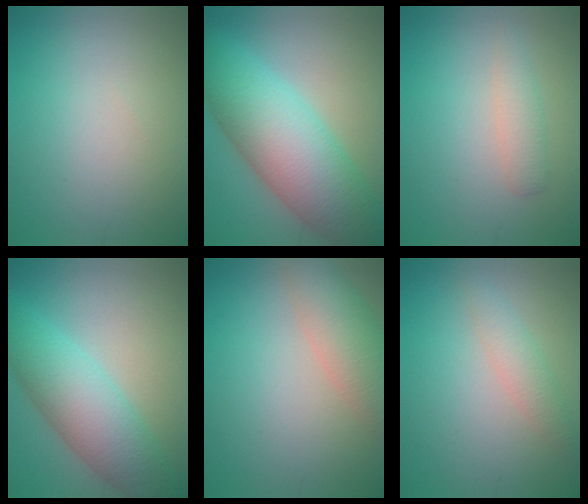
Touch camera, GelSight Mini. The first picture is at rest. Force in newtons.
{"total": 10.6, "press": 10.6, "slide": 0.4}
{"total": 1.8, "press": 1.8, "slide": 0.0}
{"total": 7.1, "press": 7.1, "slide": 0.2}
{"total": 5.1, "press": 5.1, "slide": 0.2}
{"total": 2.0, "press": 2.0, "slide": 0.1}